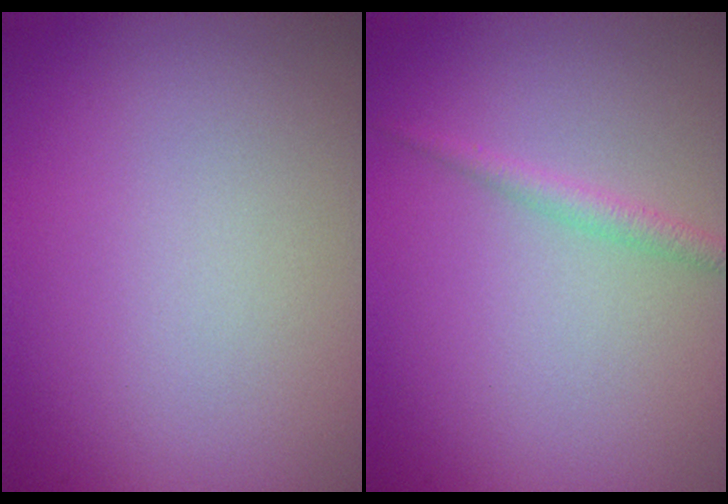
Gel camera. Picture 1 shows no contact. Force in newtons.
{"total": 1.4, "press": 1.4, "slide": 0.0}